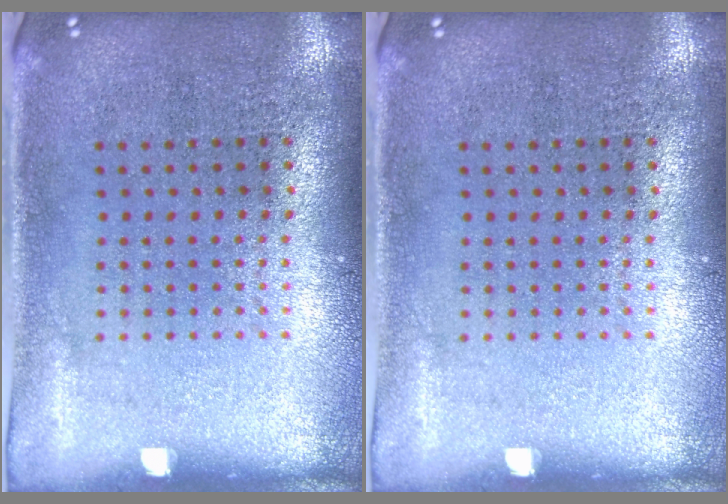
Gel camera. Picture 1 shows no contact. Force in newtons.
{"total": 0.0}